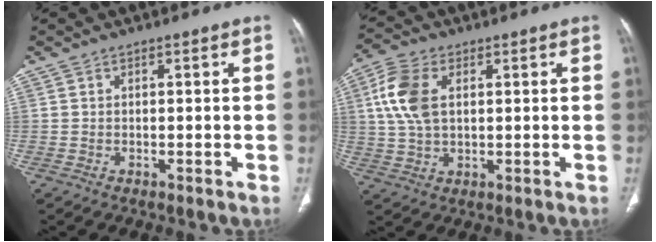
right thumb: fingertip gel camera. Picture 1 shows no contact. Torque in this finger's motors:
{"motor_torque": [-0.02, 1.47, 0.24, 0.10, 0.09]}